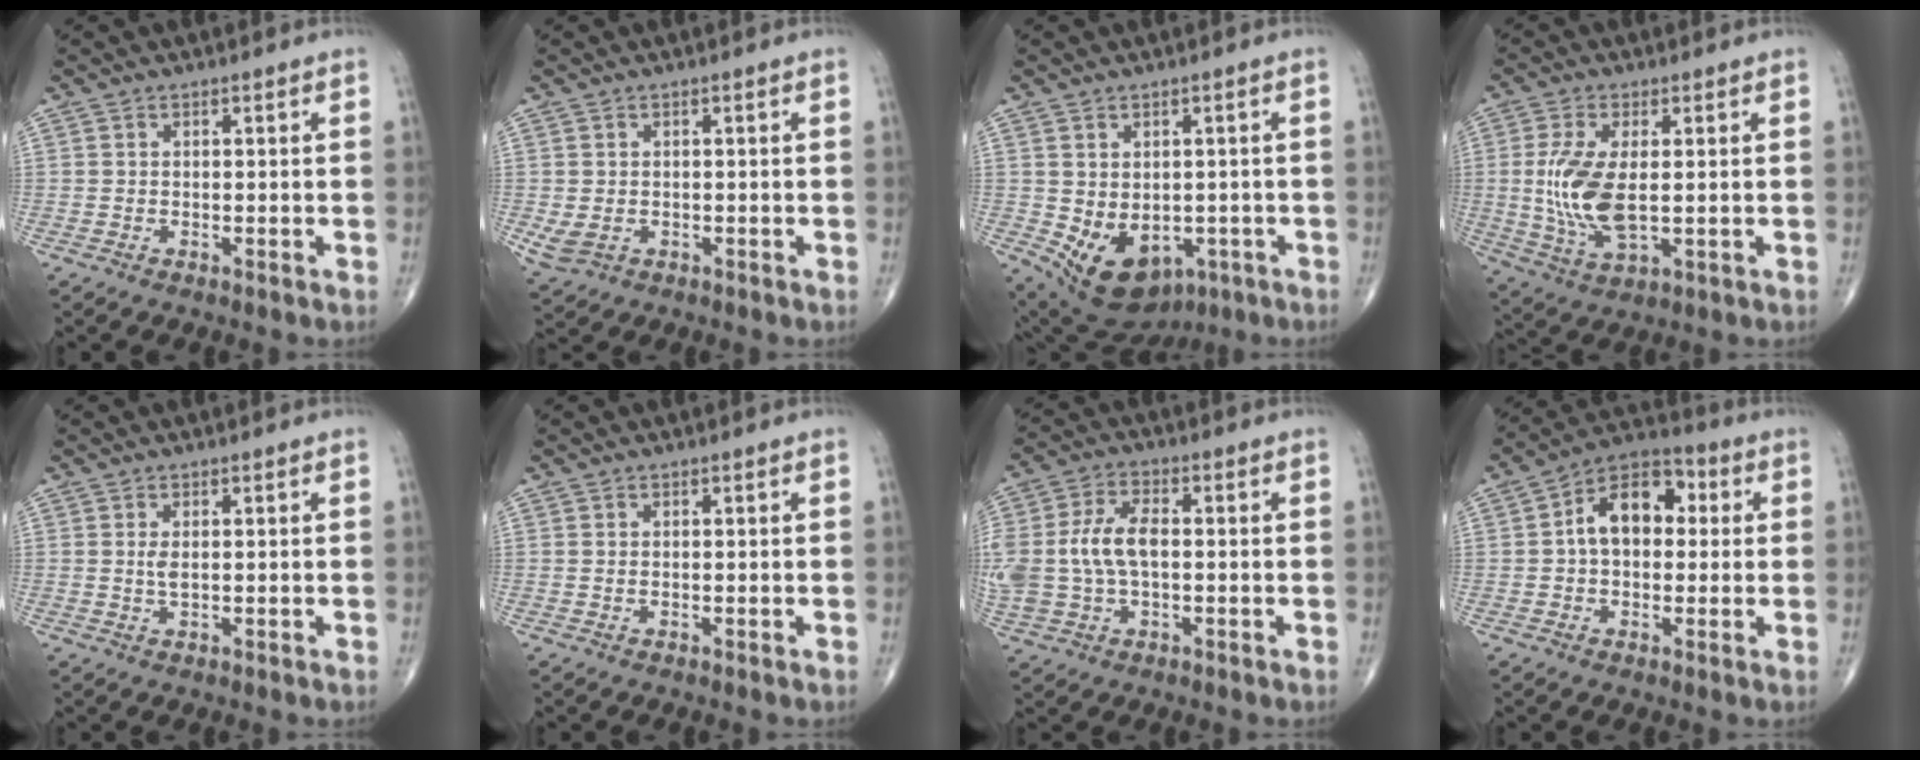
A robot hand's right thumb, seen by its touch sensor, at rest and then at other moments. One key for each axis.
{"total": 3.3, "fx": -0.6, "fy": 2.6, "fz": 2.0, "tx": -0.046, "ty": -0.001, "tz": 0.000}
{"total": 12.0, "fx": -3.5, "fy": 8.6, "fz": 7.6, "tx": -0.101, "ty": 0.001, "tz": -0.027}
{"total": 11.3, "fx": 0.2, "fy": 5.1, "fz": 10.1, "tx": -0.217, "ty": -0.013, "tz": 0.012}
{"total": 1.7, "fx": 0.3, "fy": 0.6, "fz": 1.5, "tx": -0.034, "ty": -0.002, "tz": 0.009}
{"total": 0.0}
{"total": 12.5, "fx": 0.0, "fy": 7.4, "fz": 10.1, "tx": -0.229, "ty": 0.017, "tz": 0.002}
{"total": 11.8, "fx": 1.5, "fy": 7.7, "fz": 8.8, "tx": -0.119, "ty": 0.031, "tz": 0.012}